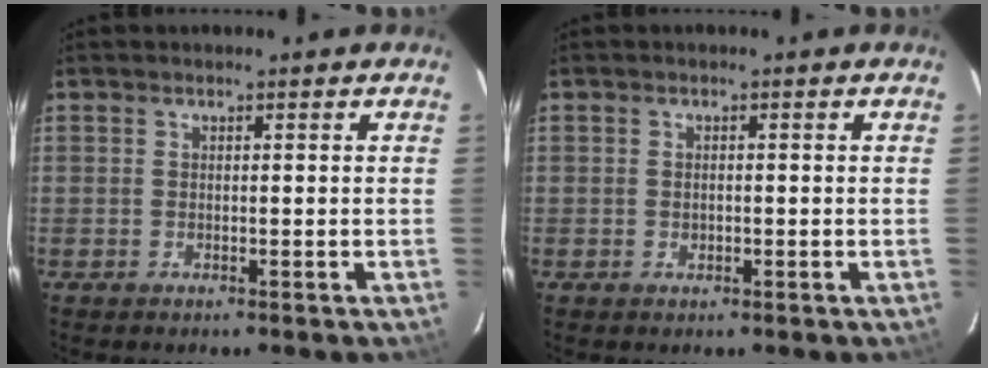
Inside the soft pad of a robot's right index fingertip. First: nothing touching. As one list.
[{"total": 0.9, "force": [-0.2, 0.8, 0.4], "torque": [-0.006, 0.001, -0.002]}]